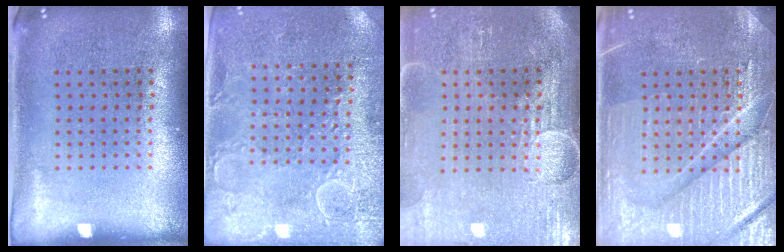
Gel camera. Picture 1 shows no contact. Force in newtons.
{"total": 2.7, "press": 2.6, "slide": 0.7}
{"total": 3.8, "press": 3.6, "slide": 1.4}
{"total": 4.4, "press": 4.3, "slide": 0.6}